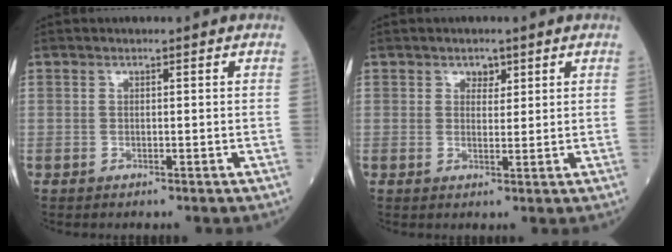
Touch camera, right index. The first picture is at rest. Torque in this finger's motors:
{"motor_torque": [-0.09, 0.04, -0.04, -0.01]}